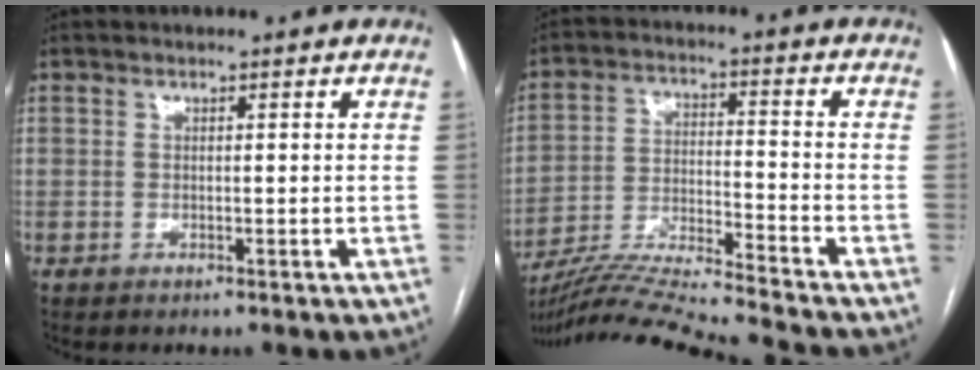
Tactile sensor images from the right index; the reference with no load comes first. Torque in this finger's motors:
{"motor_torque": [-0.33, -1.13, 0.10, 0.09]}